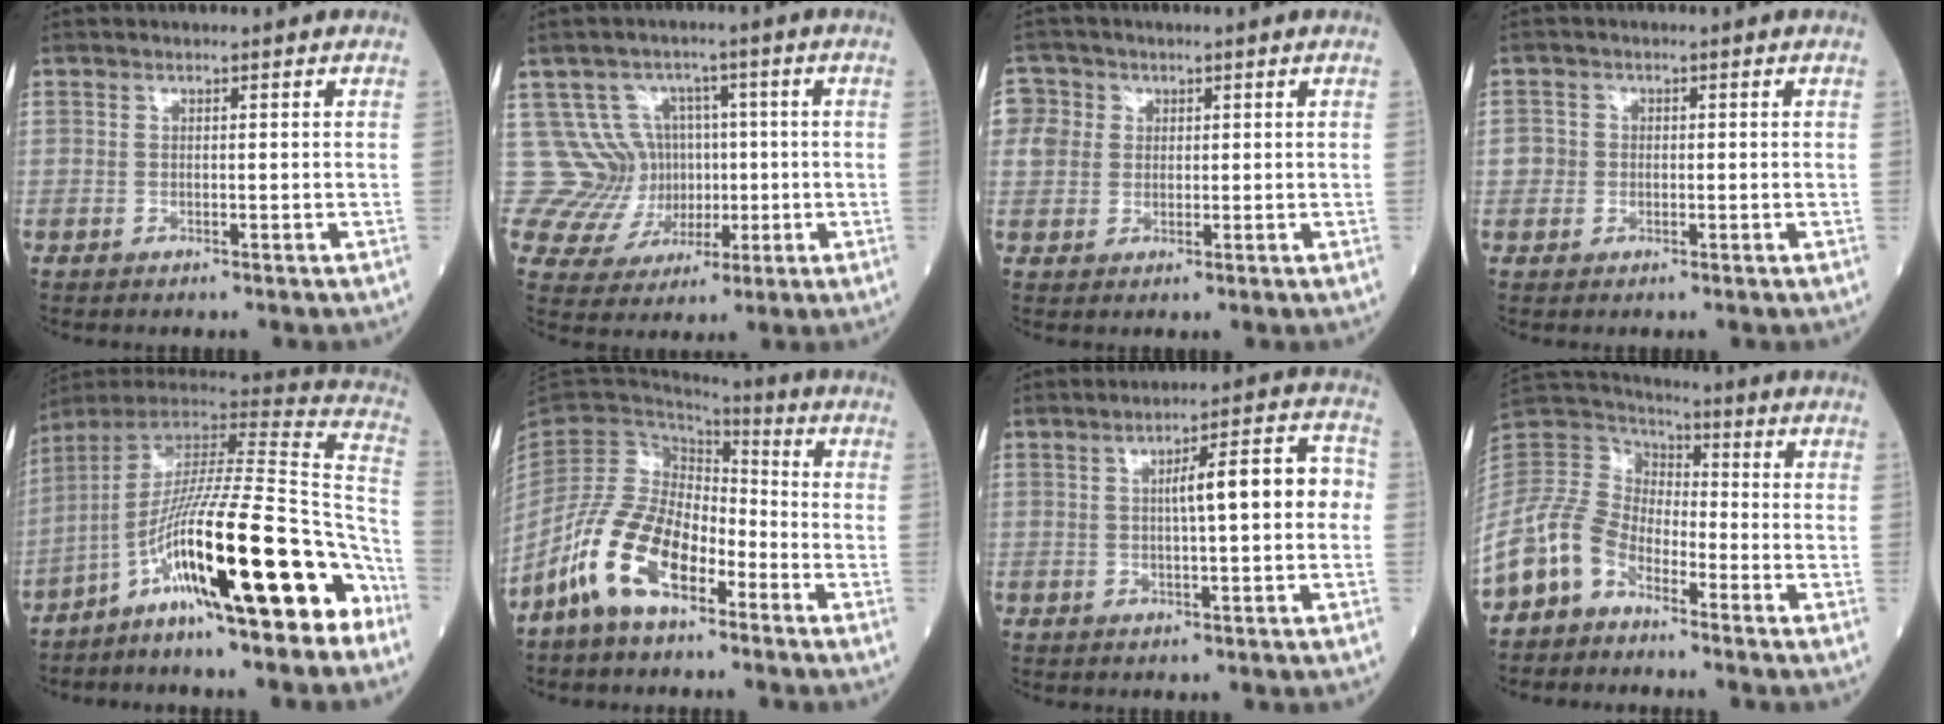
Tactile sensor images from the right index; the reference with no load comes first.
{"total": 9.5, "force": [1.6, 9.3, 1.6], "torque": [-0.023, 0.046, 0.048]}
{"total": 4.6, "force": [1.0, 4.4, 0.7], "torque": [-0.013, 0.015, 0.019]}
{"total": 2.0, "force": [-0.1, 2.0, 0.3], "torque": [0.002, 0.008, -0.003]}
{"total": 22.4, "force": [-12.6, 1.7, 18.4], "torque": [-0.265, 0.013, -0.217]}
{"total": 11.7, "force": [-6.8, 5.3, 8.0], "torque": [-0.180, 0.004, -0.138]}
{"total": 8.5, "force": [0.5, 1.5, 8.4], "torque": [-0.120, 0.032, 0.006]}
{"total": 13.9, "force": [-8.7, 8.6, 6.5], "torque": [-0.160, 0.031, -0.176]}